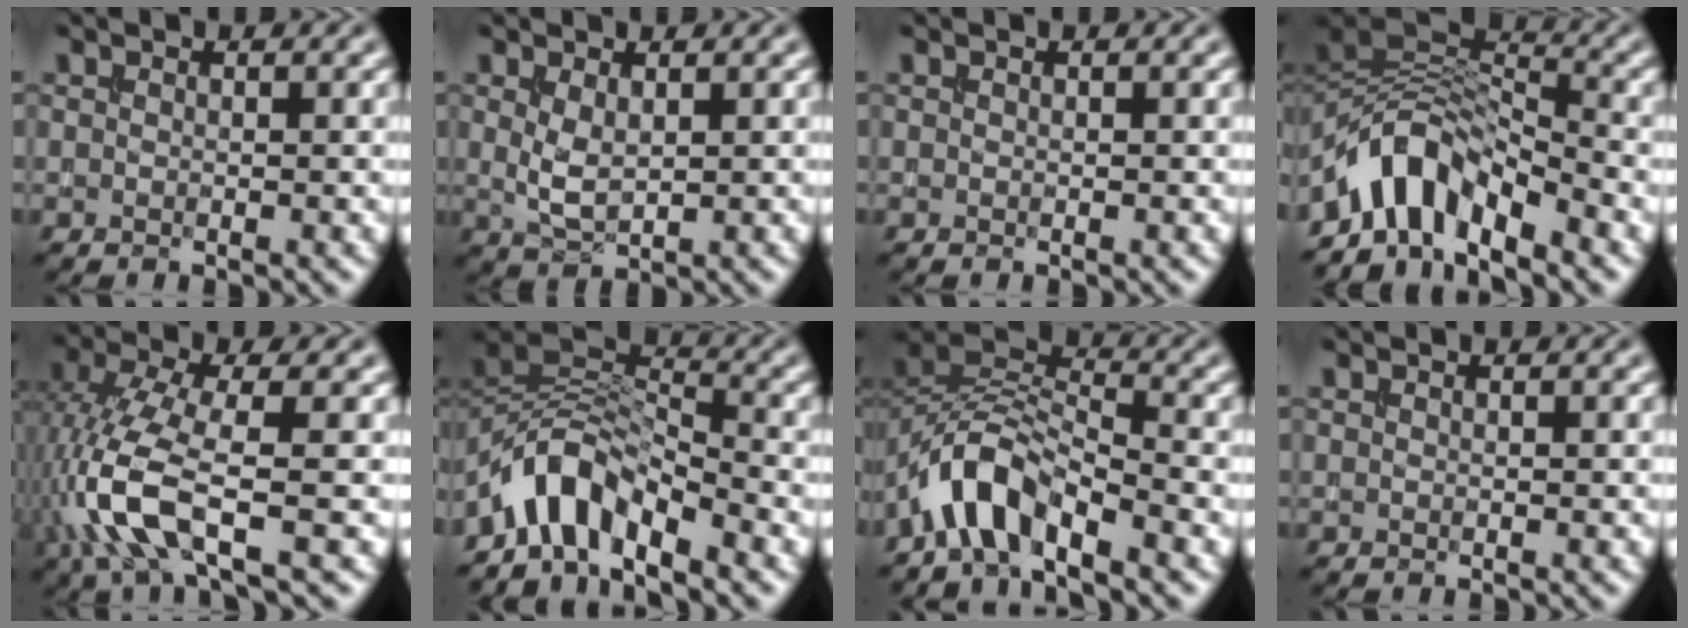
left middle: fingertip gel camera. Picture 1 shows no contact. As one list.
[{"total": 2.2, "force": [0.5, 1.1, 1.9], "torque": [-0.047, -0.002, 0.015]}, {"total": 0.0}, {"total": 6.3, "force": [-4.7, 2.7, 3.2], "torque": [-0.039, 0.005, -0.099]}, {"total": 6.9, "force": [-2.3, 2.1, 6.2], "torque": [-0.155, 0.002, -0.054]}, {"total": 5.5, "force": [-4.3, 2.1, 2.7], "torque": [-0.039, 0.006, -0.092]}, {"total": 5.2, "force": [-3.7, 1.8, 3.1], "torque": [-0.051, 0.013, -0.078]}, {"total": 0.0}]